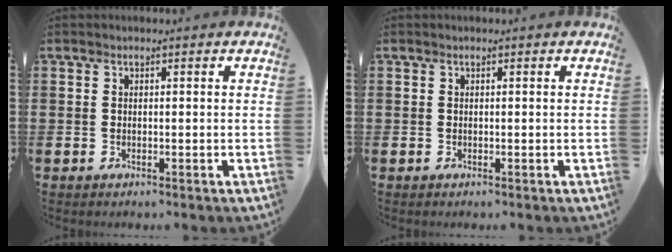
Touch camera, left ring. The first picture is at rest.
{"total": 0.0}